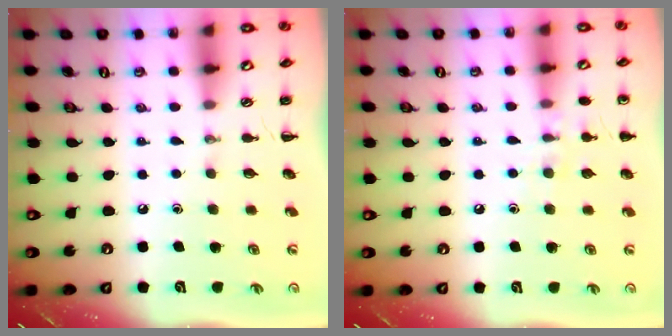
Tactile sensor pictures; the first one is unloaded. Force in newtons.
{"total": 7.4, "press": 7.1, "slide": 2.0}